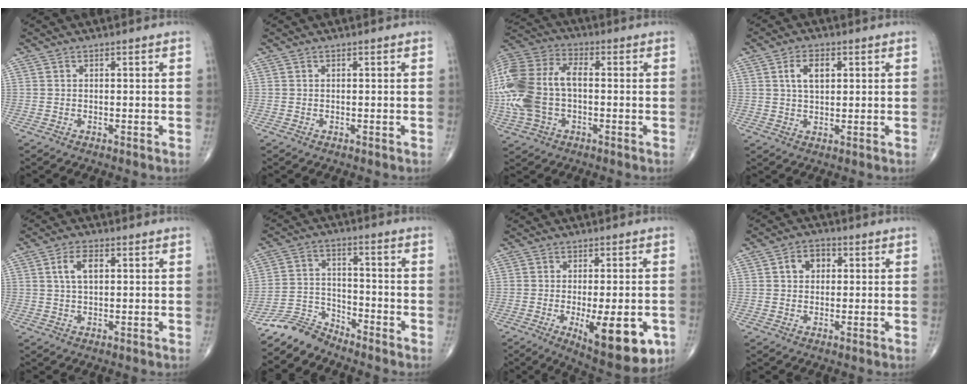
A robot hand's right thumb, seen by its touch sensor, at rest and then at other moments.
{"total": 0.0}
{"total": 19.8, "force": [-1.2, 12.4, 15.4], "torque": [-0.374, 0.024, -0.022]}
{"total": 5.0, "force": [1.5, 2.8, 3.8], "torque": [-0.059, -0.002, 0.026]}
{"total": 4.5, "force": [1.2, 2.4, 3.7], "torque": [-0.068, 0.004, 0.020]}
{"total": 6.2, "force": [-6.0, 1.4, -0.3], "torque": [0.020, 0.049, -0.123]}
{"total": 14.8, "force": [-4.7, 5.4, 13.0], "torque": [-0.154, -0.009, -0.050]}
{"total": 4.5, "force": [1.0, 3.5, 2.7], "torque": [-0.026, 0.010, 0.011]}